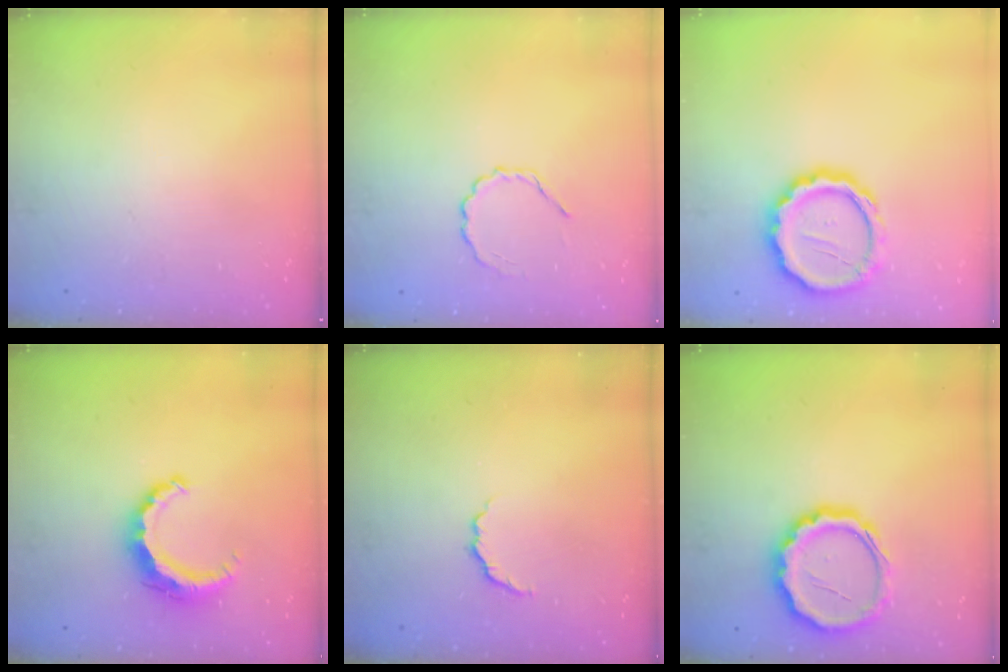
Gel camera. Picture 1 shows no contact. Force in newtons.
{"total": 2.8, "press": 2.6, "slide": 1.0}
{"total": 14.1, "press": 13.9, "slide": 2.2}
{"total": 7.5, "press": 7.5, "slide": 0.2}
{"total": 3.4, "press": 3.3, "slide": 0.8}
{"total": 13.5, "press": 13.4, "slide": 1.8}